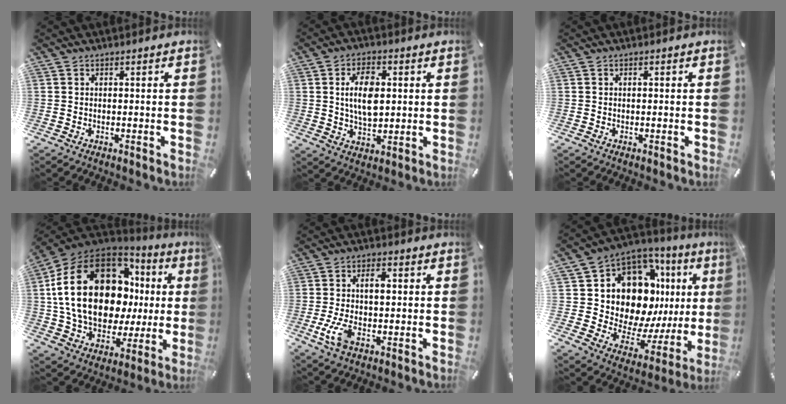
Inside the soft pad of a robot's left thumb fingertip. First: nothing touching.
{"total": 9.5, "force": [1.5, 5.9, 7.3], "torque": [-0.144, -0.002, 0.020]}
{"total": 0.5, "force": [-0.1, 0.3, 0.4], "torque": [-0.008, -0.001, -0.002]}
{"total": 26.2, "force": [5.8, 17.3, 18.8], "torque": [-0.370, -0.025, 0.119]}
{"total": 8.5, "force": [-0.4, 4.5, 7.1], "torque": [-0.145, -0.005, -0.015]}
{"total": 15.7, "force": [7.1, 10.9, 8.9], "torque": [-0.138, -0.082, 0.135]}